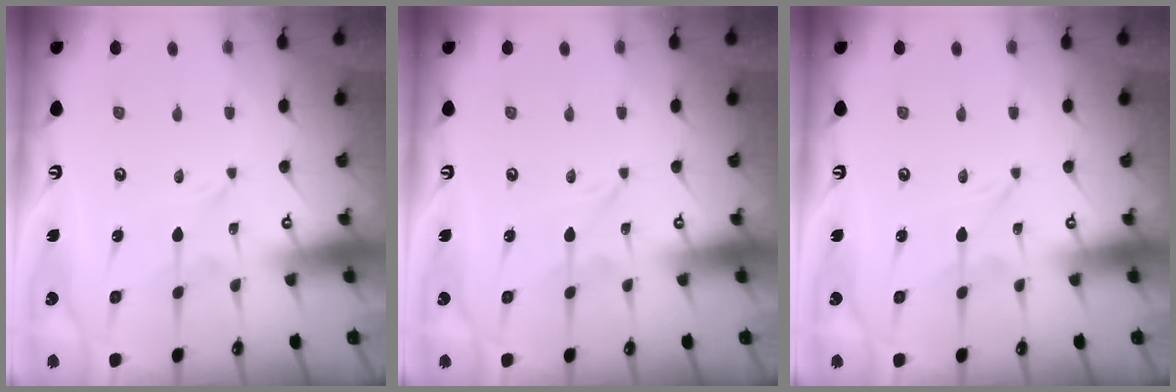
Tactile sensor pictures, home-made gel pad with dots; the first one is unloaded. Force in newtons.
{"total": 0.0}
{"total": 0.0}